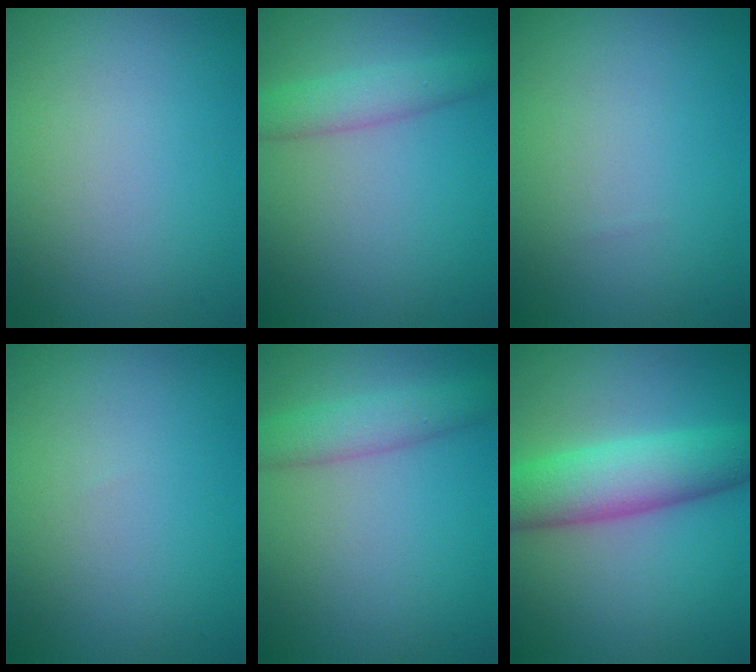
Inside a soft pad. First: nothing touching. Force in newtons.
{"total": 2.9, "press": 2.9, "slide": 0.1}
{"total": 0.0}
{"total": 0.0}
{"total": 3.2, "press": 3.1, "slide": 0.2}
{"total": 6.8, "press": 6.8, "slide": 0.3}